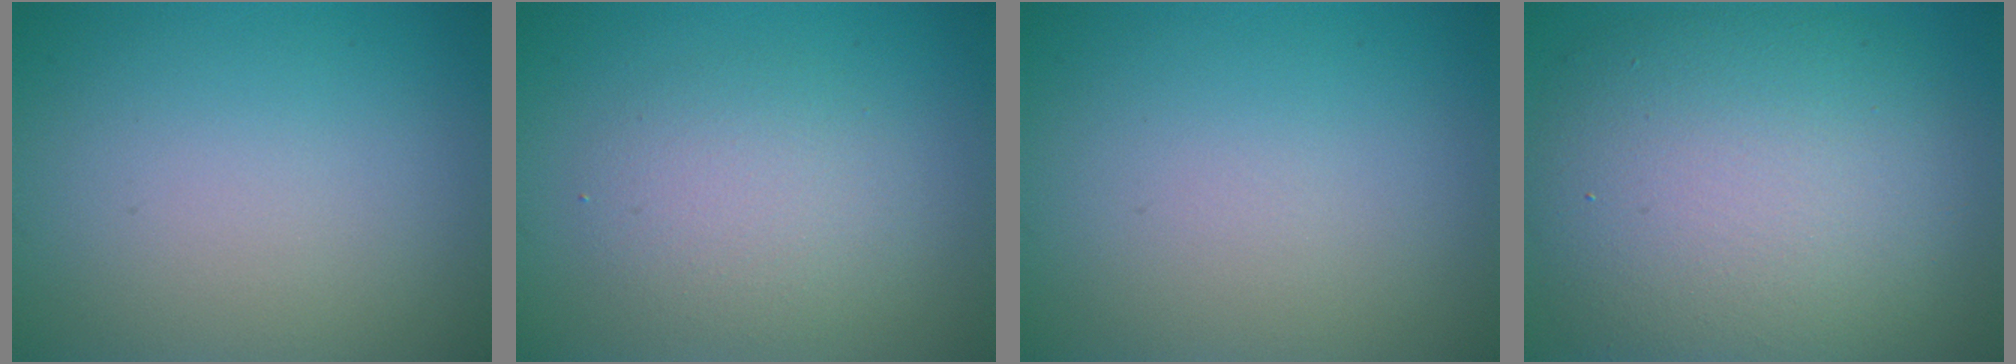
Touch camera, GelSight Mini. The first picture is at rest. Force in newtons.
{"total": 3.1, "press": 3.1, "slide": 0.3}
{"total": 0.0}
{"total": 11.6, "press": 11.6, "slide": 0.7}